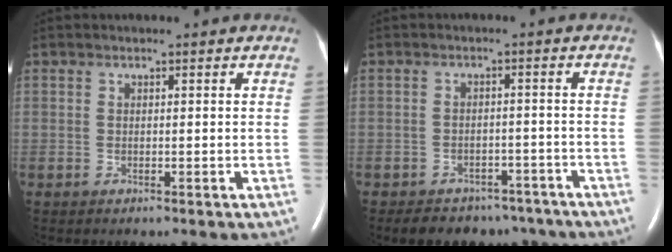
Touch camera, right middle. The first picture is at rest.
{"total": 10.4, "force": [-8.6, 5.4, 2.3], "torque": [-0.029, 0.008, -0.096]}